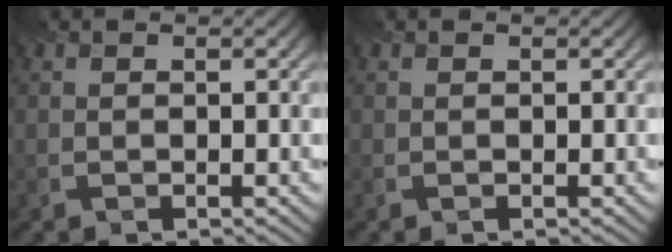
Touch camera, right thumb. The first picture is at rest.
{"total": 0.0}